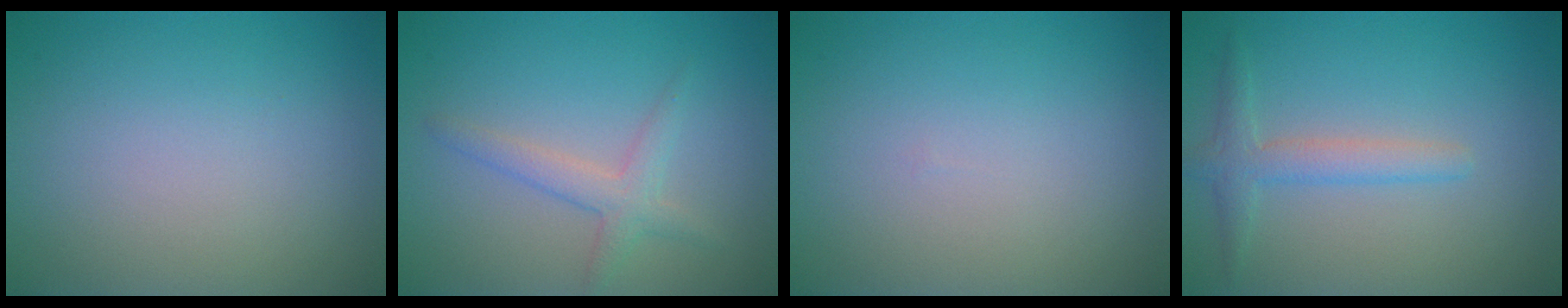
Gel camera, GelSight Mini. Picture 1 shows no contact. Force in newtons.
{"total": 2.3, "press": 2.3, "slide": 0.1}
{"total": 0.0}
{"total": 2.4, "press": 2.4, "slide": 0.1}